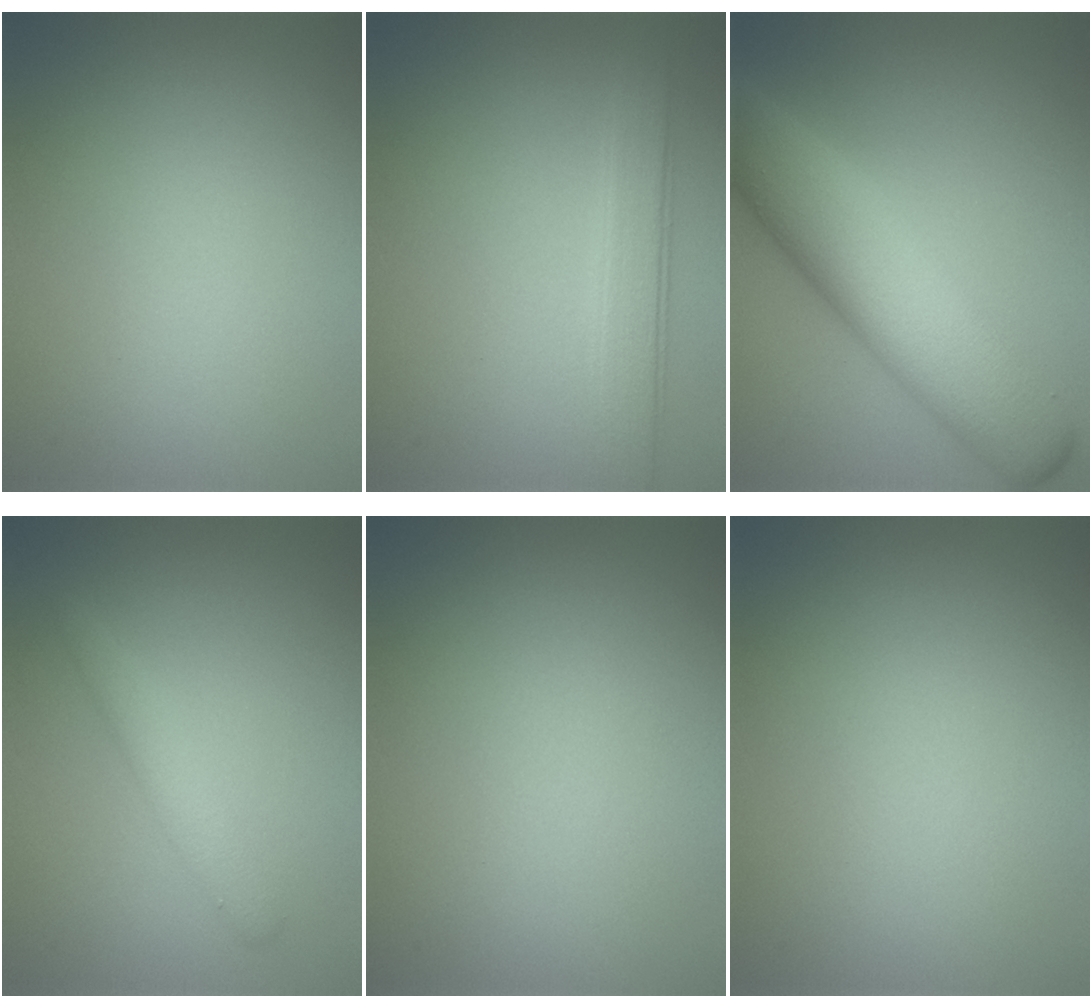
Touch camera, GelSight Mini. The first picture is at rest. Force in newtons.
{"total": 3.3, "press": 3.3, "slide": 0.3}
{"total": 9.8, "press": 9.8, "slide": 0.2}
{"total": 1.3, "press": 1.3, "slide": 0.2}
{"total": 0.0}
{"total": 0.0}